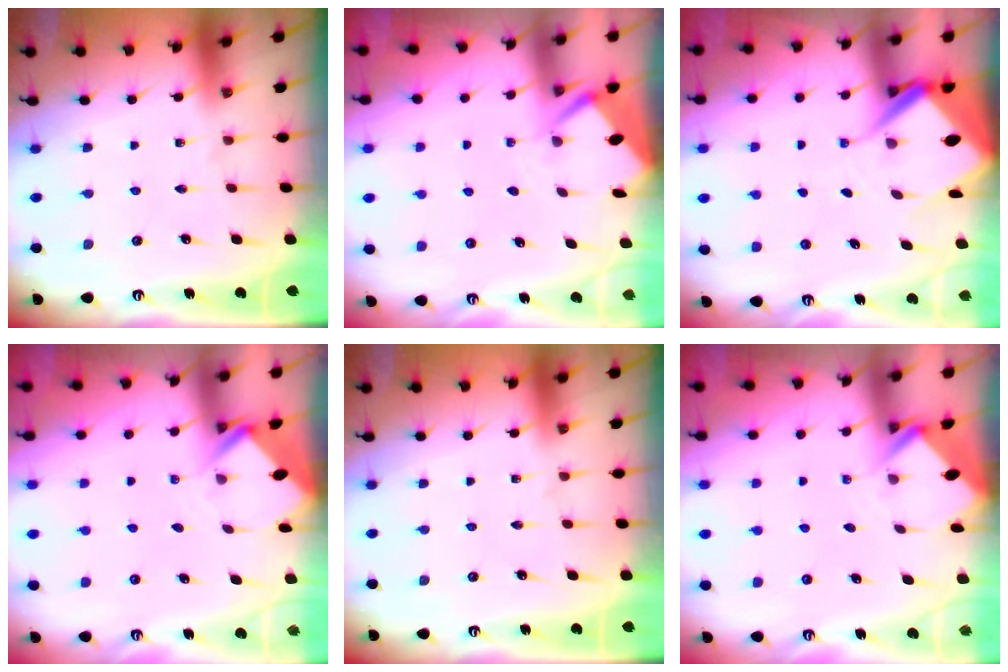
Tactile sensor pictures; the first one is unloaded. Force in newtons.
{"total": 2.5, "press": 2.5, "slide": 0.4}
{"total": 6.2, "press": 6.2, "slide": 0.5}
{"total": 2.8, "press": 2.8, "slide": 0.2}
{"total": 0.0}
{"total": 2.8, "press": 2.8, "slide": 0.2}